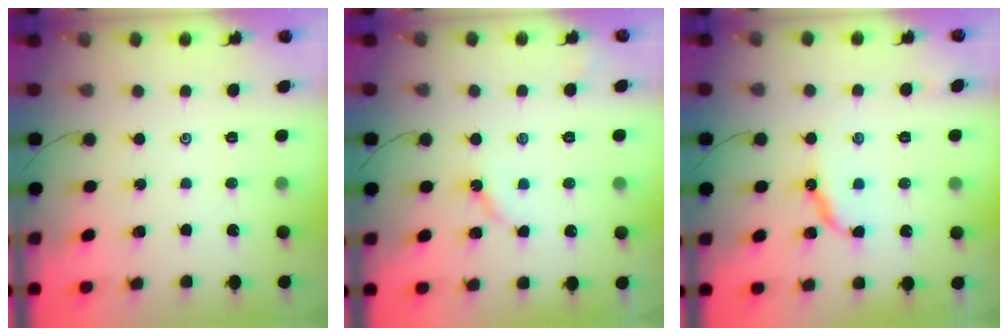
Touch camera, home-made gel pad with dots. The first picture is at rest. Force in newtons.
{"total": 3.7, "press": 3.7, "slide": 0.5}
{"total": 9.3, "press": 9.3, "slide": 0.9}